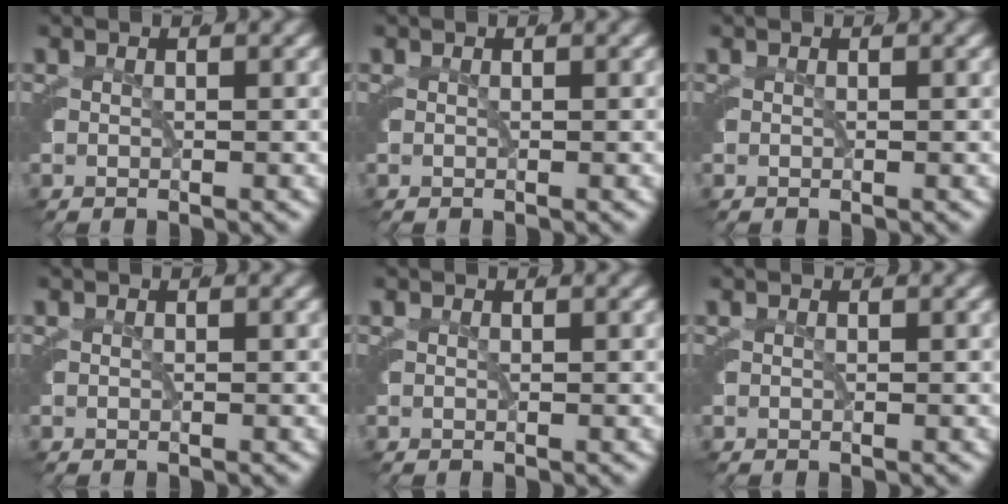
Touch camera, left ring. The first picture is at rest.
{"total": 0.0}
{"total": 0.0}
{"total": 0.0}
{"total": 0.0}
{"total": 0.0}